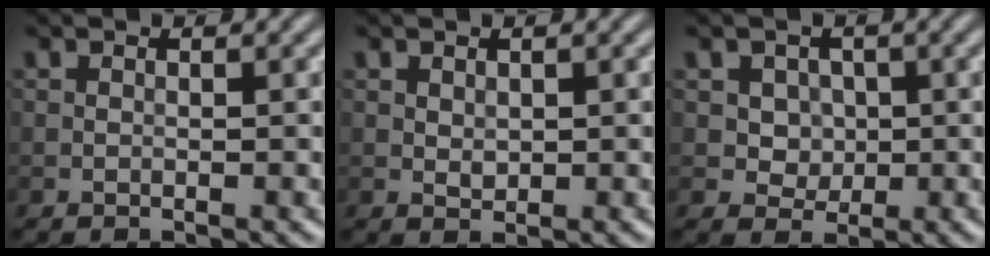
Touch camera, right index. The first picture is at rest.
{"total": 0.8, "force": [0.3, 0.6, 0.4], "torque": [-0.009, -0.004, 0.010]}
{"total": 3.1, "force": [0.7, 2.6, 1.5], "torque": [-0.023, -0.001, 0.018]}